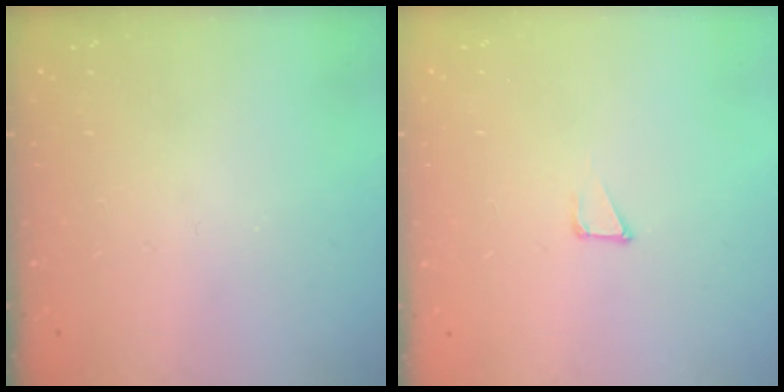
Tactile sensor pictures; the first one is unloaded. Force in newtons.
{"total": 1.7, "press": 1.7, "slide": 0.0}